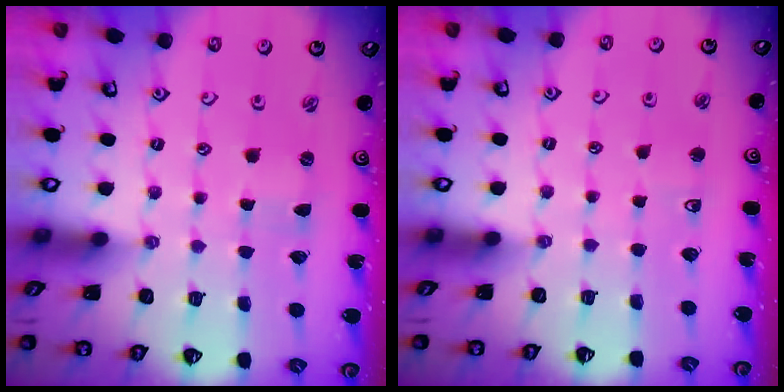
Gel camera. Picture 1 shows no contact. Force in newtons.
{"total": 2.9, "press": 2.9, "slide": 0.6}